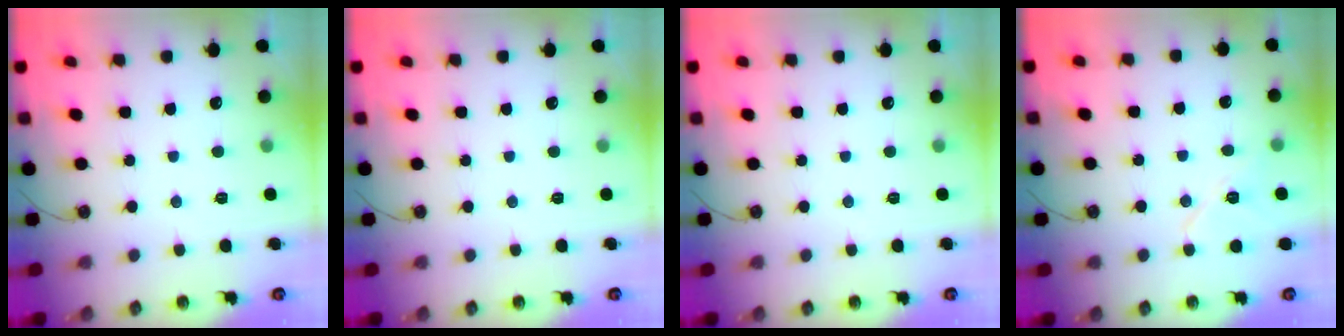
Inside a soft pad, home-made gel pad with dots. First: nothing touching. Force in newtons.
{"total": 0.0}
{"total": 0.0}
{"total": 9.0, "press": 7.8, "slide": 4.5}